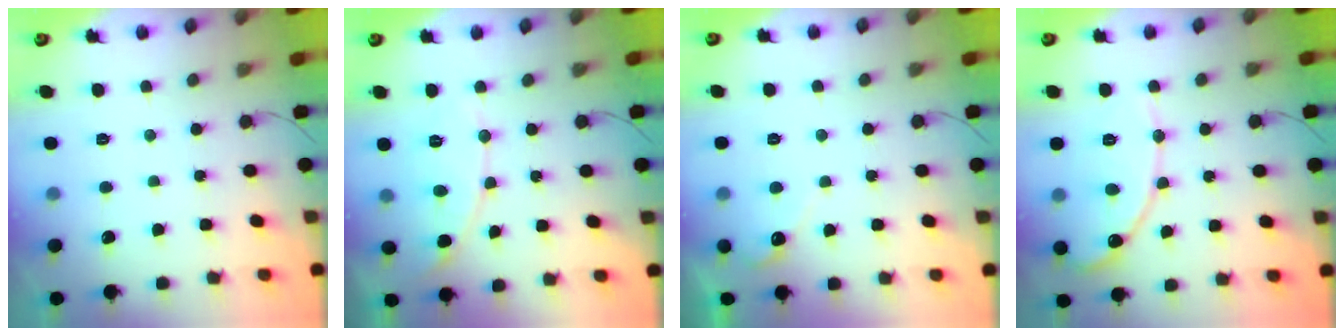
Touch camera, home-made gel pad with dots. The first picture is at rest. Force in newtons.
{"total": 8.1, "press": 8.1, "slide": 0.4}
{"total": 4.1, "press": 4.1, "slide": 0.3}
{"total": 12.7, "press": 12.6, "slide": 1.1}